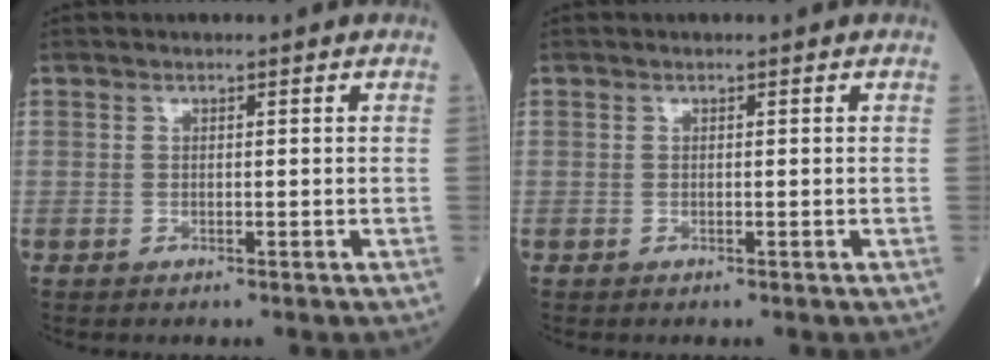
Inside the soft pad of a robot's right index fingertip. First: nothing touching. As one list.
[{"total": 0.0}]